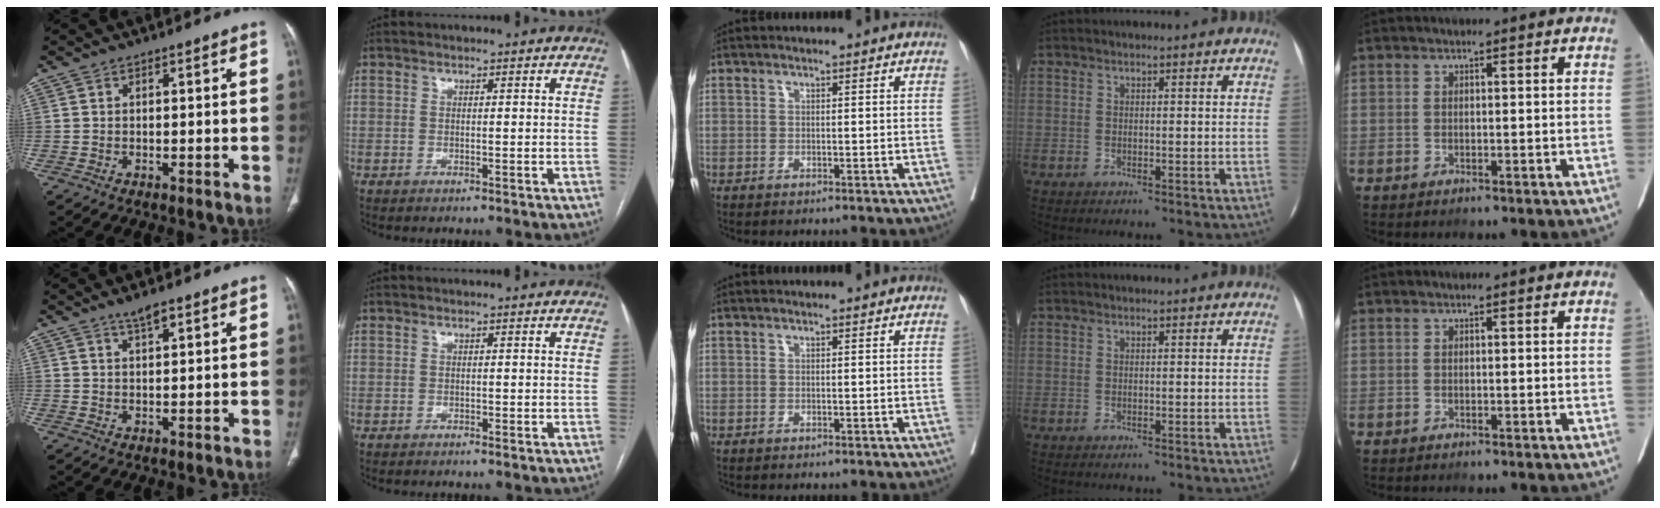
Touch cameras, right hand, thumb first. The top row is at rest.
{"thumb": {"total": 2.5, "force": [1.8, 0.4, 1.8], "torque": [-0.033, -0.008, 0.032]}}